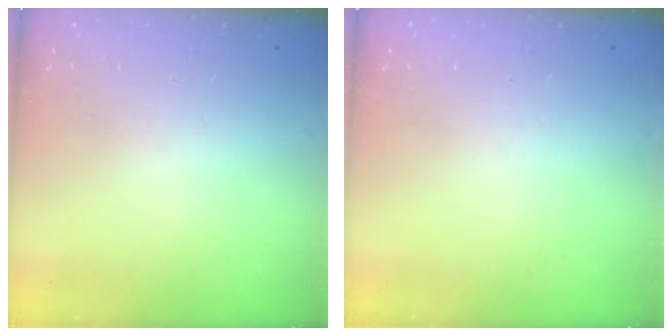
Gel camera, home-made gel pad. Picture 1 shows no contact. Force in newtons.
{"total": 0.0}